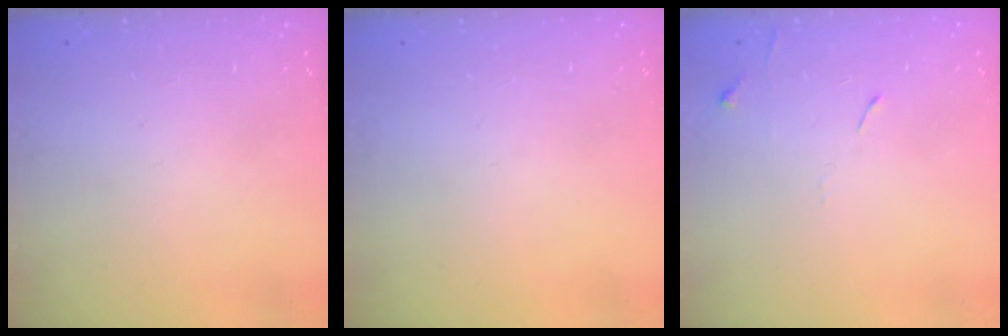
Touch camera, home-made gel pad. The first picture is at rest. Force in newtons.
{"total": 0.0}
{"total": 5.4, "press": 5.4, "slide": 0.7}